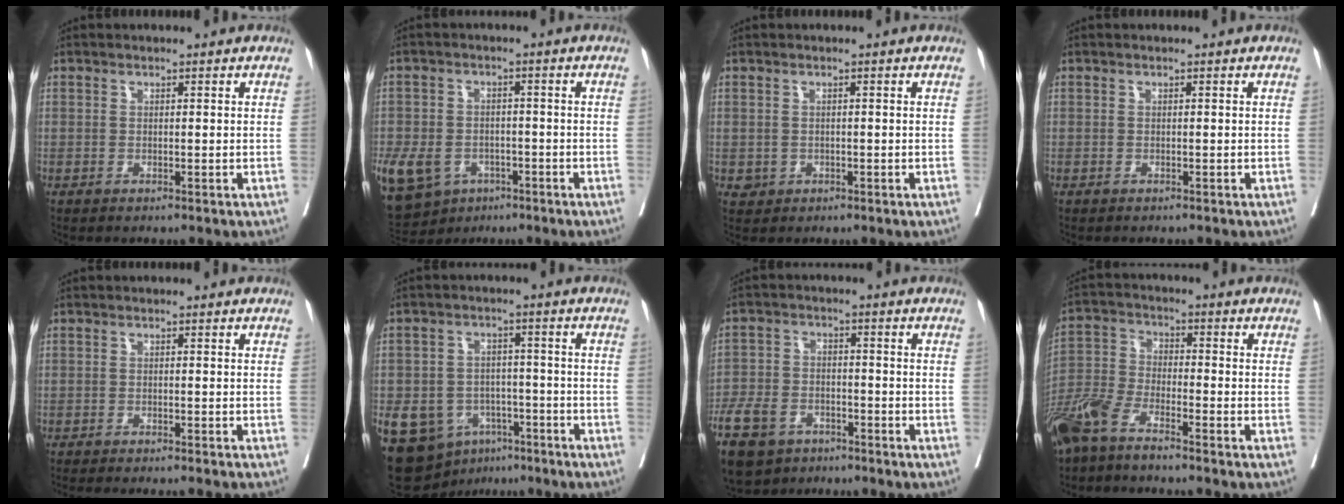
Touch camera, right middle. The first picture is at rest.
{"total": 22.5, "force": [-10.4, 17.2, 10.1], "torque": [-0.340, -0.020, -0.154]}
{"total": 1.6, "force": [-0.4, 1.5, 0.3], "torque": [-0.003, 0.004, 0.000]}
{"total": 0.6, "force": [-0.6, 0.1, 0.1], "torque": [-0.009, -0.002, -0.011]}
{"total": 9.4, "force": [-8.6, 0.0, 3.9], "torque": [-0.031, -0.026, -0.114]}
{"total": 13.0, "force": [-6.6, 9.6, 5.8], "torque": [-0.113, 0.015, -0.095]}
{"total": 11.4, "force": [-7.7, 6.7, 5.1], "torque": [-0.127, -0.005, -0.134]}
{"total": 8.8, "force": [-7.0, 1.9, 5.1], "torque": [-0.121, -0.019, -0.146]}